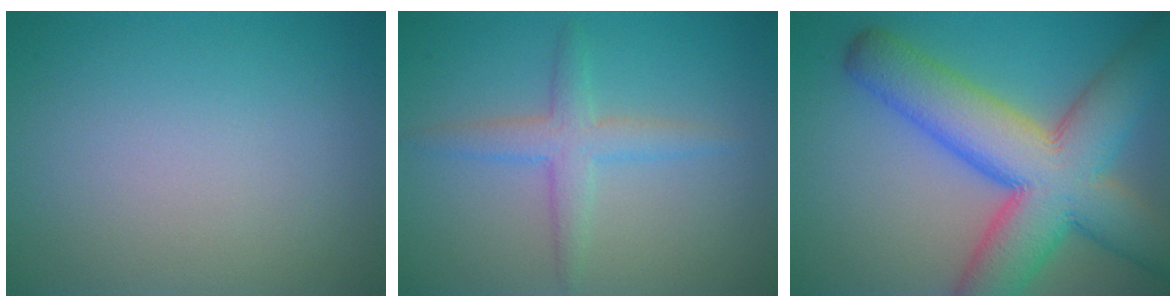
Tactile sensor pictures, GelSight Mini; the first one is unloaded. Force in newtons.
{"total": 2.9, "press": 2.9, "slide": 0.1}
{"total": 12.2, "press": 12.2, "slide": 0.5}